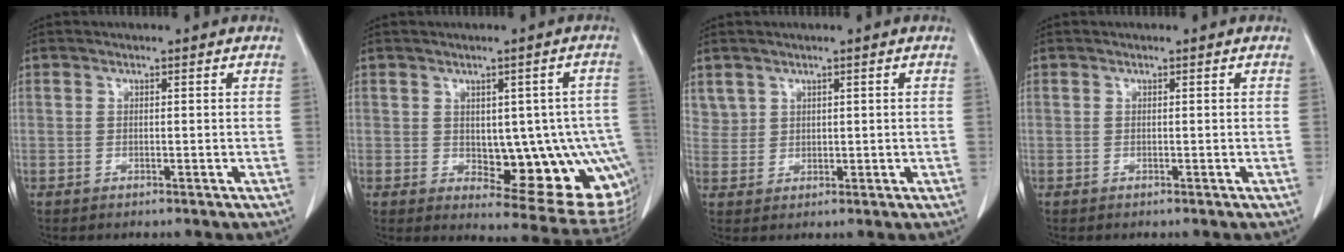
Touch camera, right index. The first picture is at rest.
{"total": 14.3, "force": [-1.9, 5.9, 12.9], "torque": [-0.107, 0.013, -0.002]}
{"total": 2.8, "force": [1.8, 2.1, 0.0], "torque": [0.011, 0.005, 0.038]}
{"total": 0.0}